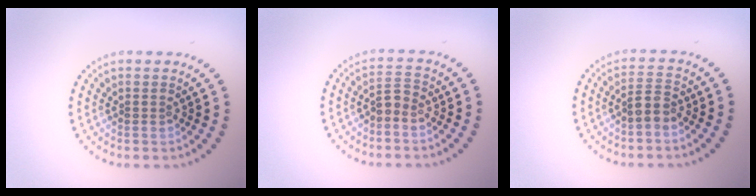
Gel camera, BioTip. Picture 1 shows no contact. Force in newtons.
{"total": 1.5, "press": 1.2, "slide": 0.9}
{"total": 2.0, "press": 1.7, "slide": 1.0}